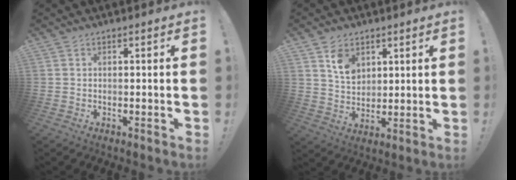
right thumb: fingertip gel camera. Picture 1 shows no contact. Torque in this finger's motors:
{"motor_torque": [0.96, 1.02, 0.07, -0.03, 0.06]}